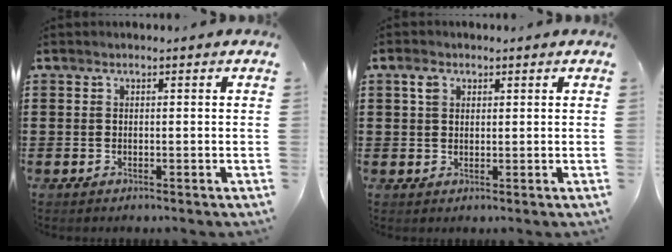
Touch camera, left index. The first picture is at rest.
{"total": 2.3, "force": [1.1, 1.5, 1.3], "torque": [-0.031, 0.006, 0.021]}